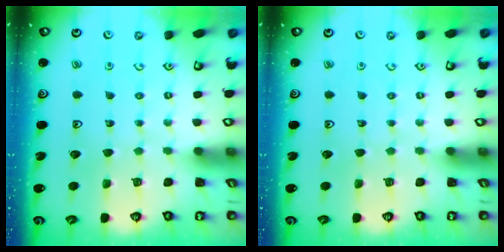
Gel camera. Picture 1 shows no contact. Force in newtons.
{"total": 0.0}